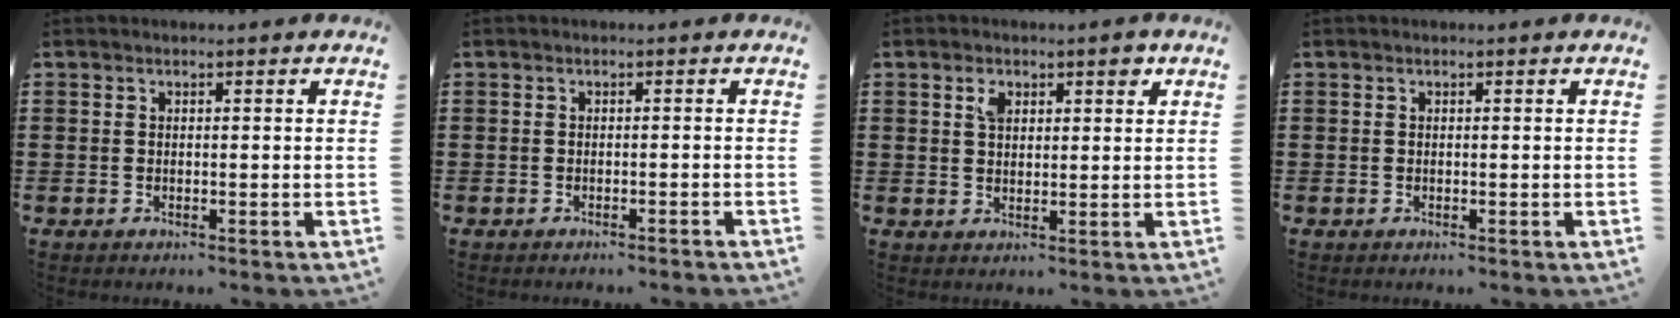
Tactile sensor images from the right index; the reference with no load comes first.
{"total": 0.7, "force": [-0.6, -0.1, 0.2], "torque": [-0.006, -0.002, -0.012]}
{"total": 3.1, "force": [1.6, 1.6, 2.1], "torque": [-0.023, -0.004, 0.023]}
{"total": 0.0}